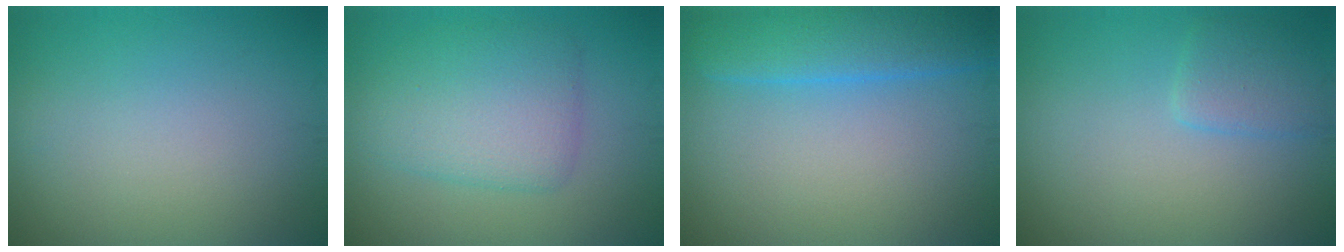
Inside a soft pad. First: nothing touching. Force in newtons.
{"total": 4.5, "press": 4.5, "slide": 0.1}
{"total": 5.4, "press": 5.4, "slide": 0.3}
{"total": 2.1, "press": 2.1, "slide": 0.2}